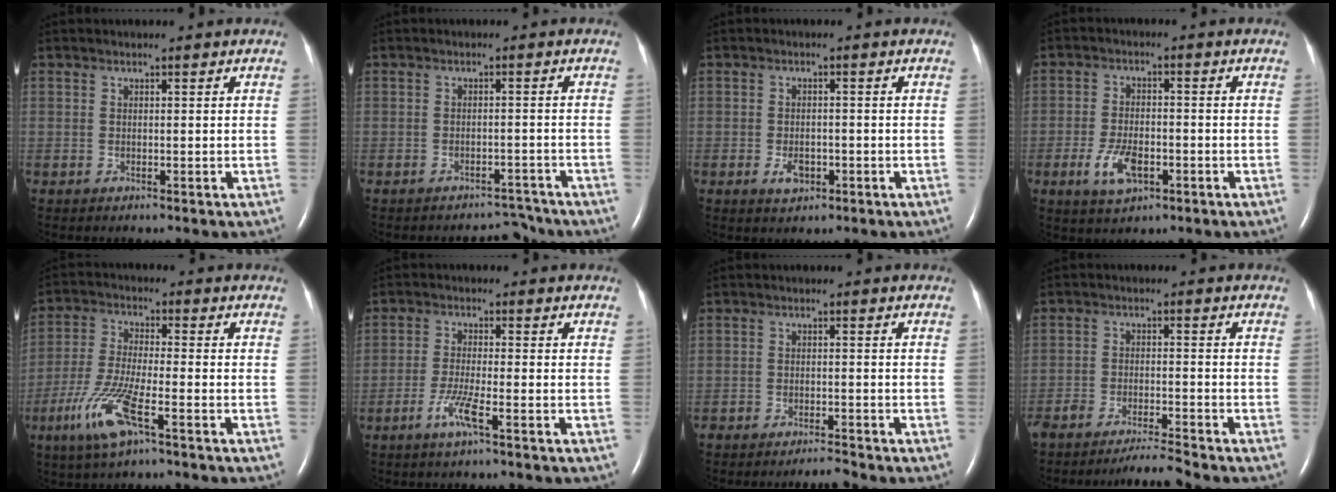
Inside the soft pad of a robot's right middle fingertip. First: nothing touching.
{"total": 3.9, "force": [-3.8, 1.1, -0.1], "torque": [0.005, 0.004, -0.055]}
{"total": 2.8, "force": [-1.2, 1.7, 1.8], "torque": [-0.036, 0.001, -0.014]}
{"total": 5.9, "force": [-2.5, 2.7, 4.6], "torque": [-0.097, -0.003, -0.041]}
{"total": 9.3, "force": [-4.8, 1.2, 7.9], "torque": [-0.177, -0.017, -0.093]}
{"total": 4.2, "force": [-2.3, -0.1, 3.5], "torque": [-0.078, -0.008, -0.048]}
{"total": 2.1, "force": [-2.1, -0.2, 0.3], "torque": [-0.007, -0.009, -0.035]}
{"total": 5.7, "force": [-5.4, -1.0, 1.7], "torque": [-0.025, -0.013, -0.094]}